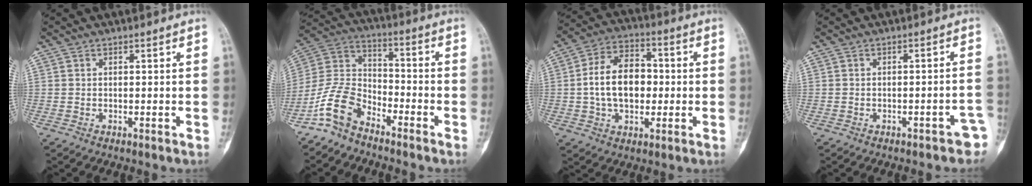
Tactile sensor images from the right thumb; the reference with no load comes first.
{"total": 10.6, "force": [-7.7, 5.3, 4.9], "torque": [-0.097, 0.067, -0.166]}
{"total": 13.4, "force": [-0.3, 8.9, 10.0], "torque": [-0.152, 0.025, -0.010]}
{"total": 4.2, "force": [-2.9, 1.8, 2.5], "torque": [-0.009, 0.036, -0.033]}